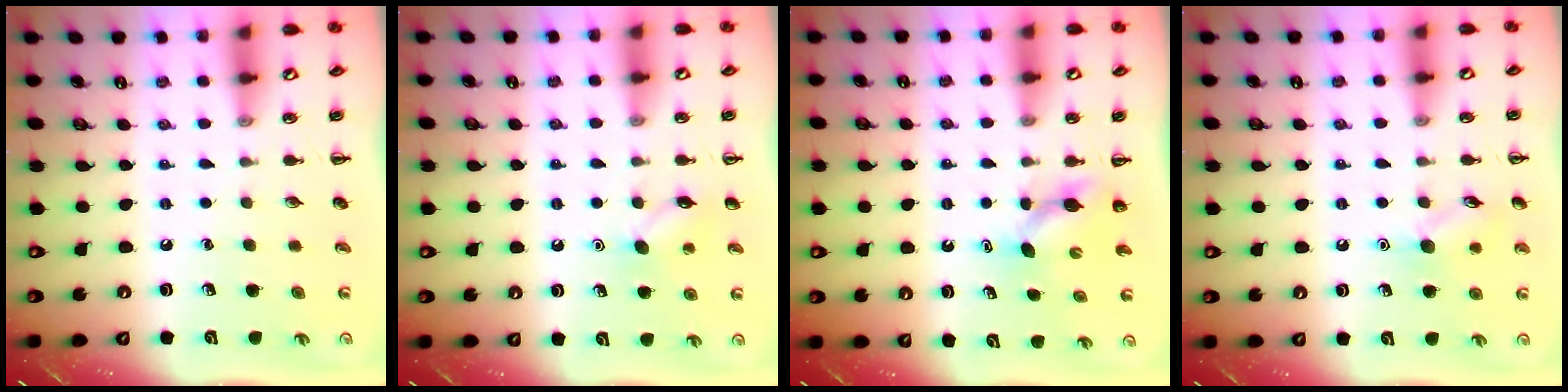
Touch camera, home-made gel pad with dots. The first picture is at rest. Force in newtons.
{"total": 7.2, "press": 6.9, "slide": 1.8}
{"total": 4.0, "press": 3.9, "slide": 1.1}
{"total": 8.2, "press": 8.1, "slide": 1.2}